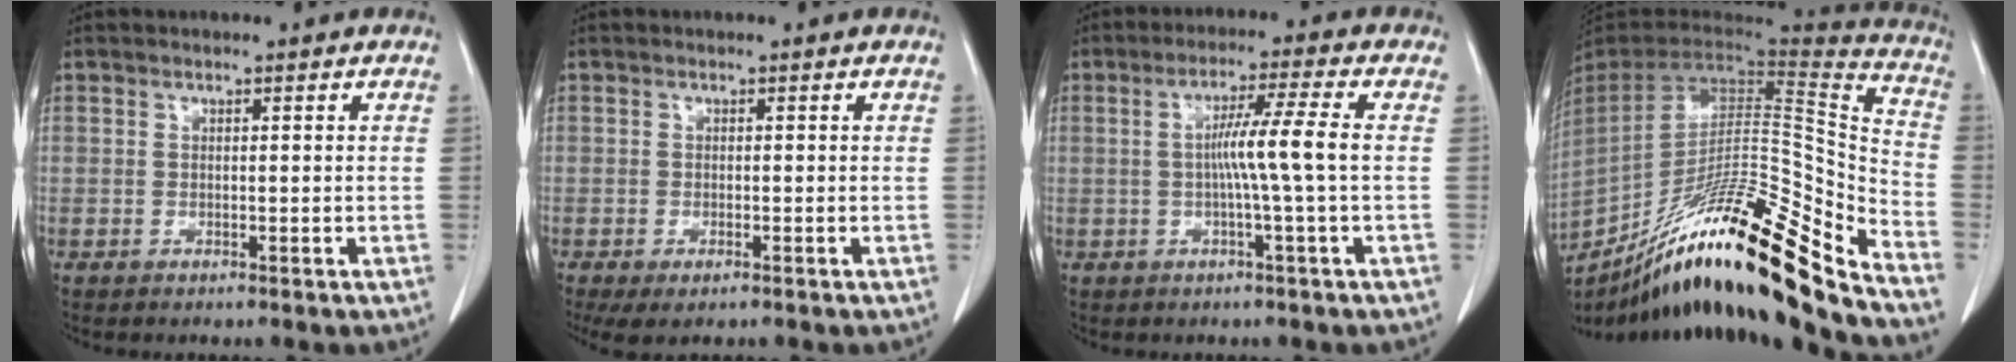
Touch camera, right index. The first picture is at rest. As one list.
[{"total": 3.5, "force": [-2.2, 1.2, 2.4], "torque": [-0.043, -0.009, -0.031]}, {"total": 6.6, "force": [-0.3, -1.5, 6.4], "torque": [-0.112, 0.009, -0.003]}, {"total": 30.8, "force": [-21.8, 1.4, 21.7], "torque": [-0.292, -0.030, -0.361]}]